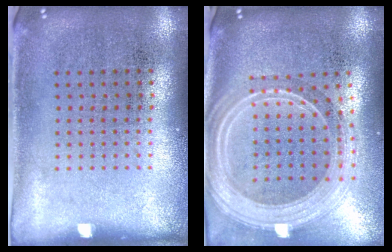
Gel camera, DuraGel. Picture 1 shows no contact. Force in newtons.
{"total": 2.8, "press": 2.3, "slide": 1.5}